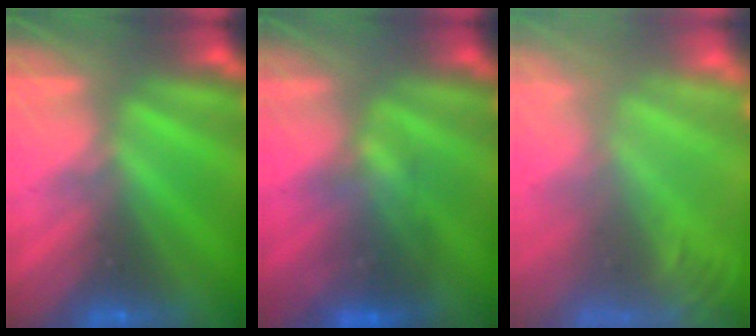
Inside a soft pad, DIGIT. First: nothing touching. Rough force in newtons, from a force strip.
{"total": 3.8}
{"total": 5.8}